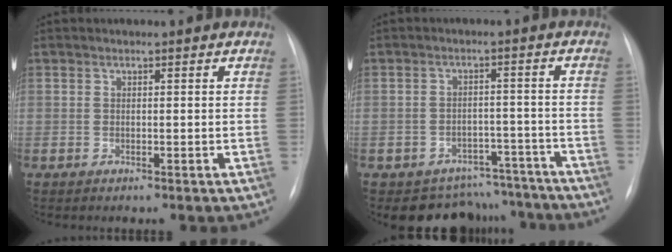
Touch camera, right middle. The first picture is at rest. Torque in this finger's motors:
{"motor_torque": [0.79, -0.95, 0.06, 0.02]}